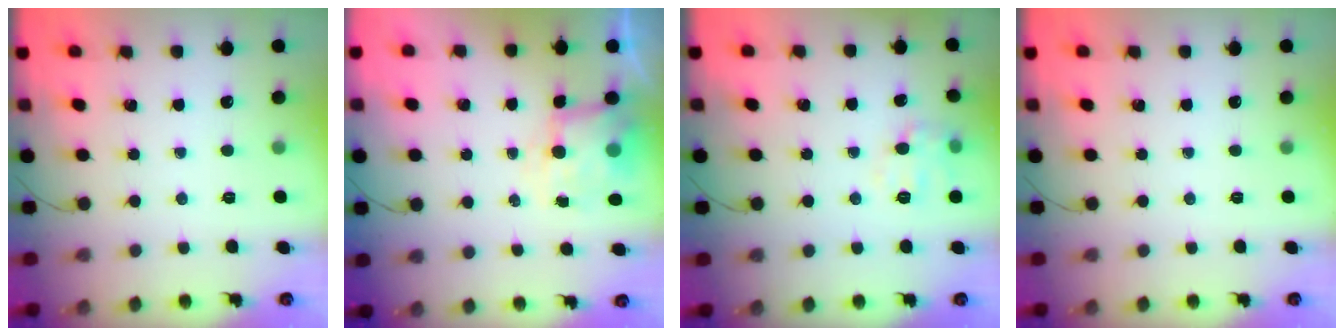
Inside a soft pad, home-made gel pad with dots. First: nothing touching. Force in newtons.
{"total": 5.4, "press": 5.4, "slide": 0.5}
{"total": 7.6, "press": 7.5, "slide": 0.6}
{"total": 0.0}